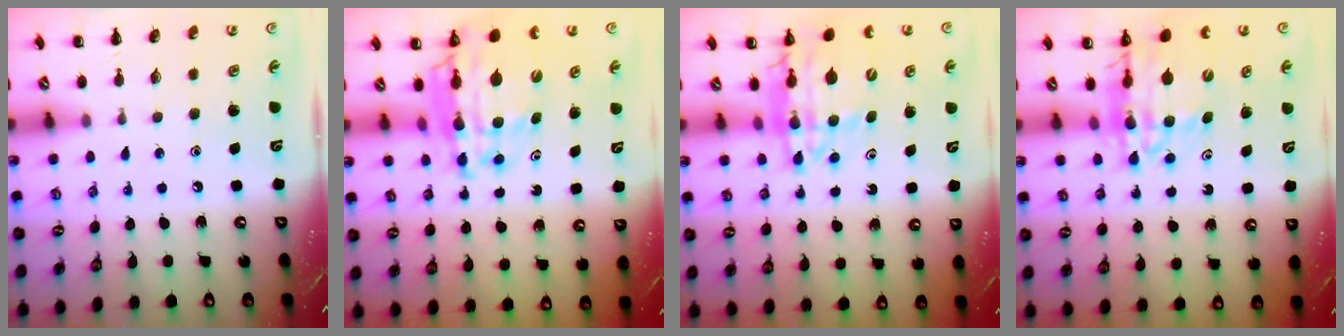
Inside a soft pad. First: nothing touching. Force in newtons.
{"total": 14.7, "press": 14.2, "slide": 3.8}
{"total": 15.0, "press": 14.5, "slide": 4.1}
{"total": 15.4, "press": 14.8, "slide": 4.4}